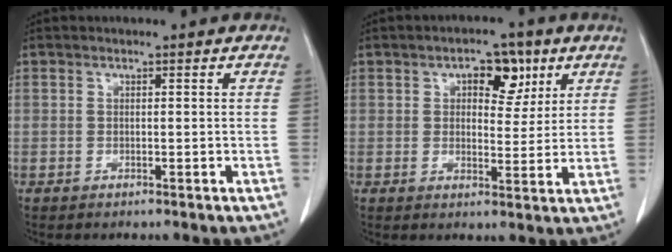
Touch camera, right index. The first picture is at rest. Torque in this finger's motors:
{"motor_torque": [0.29, 0.28, 0.12, 0.06]}